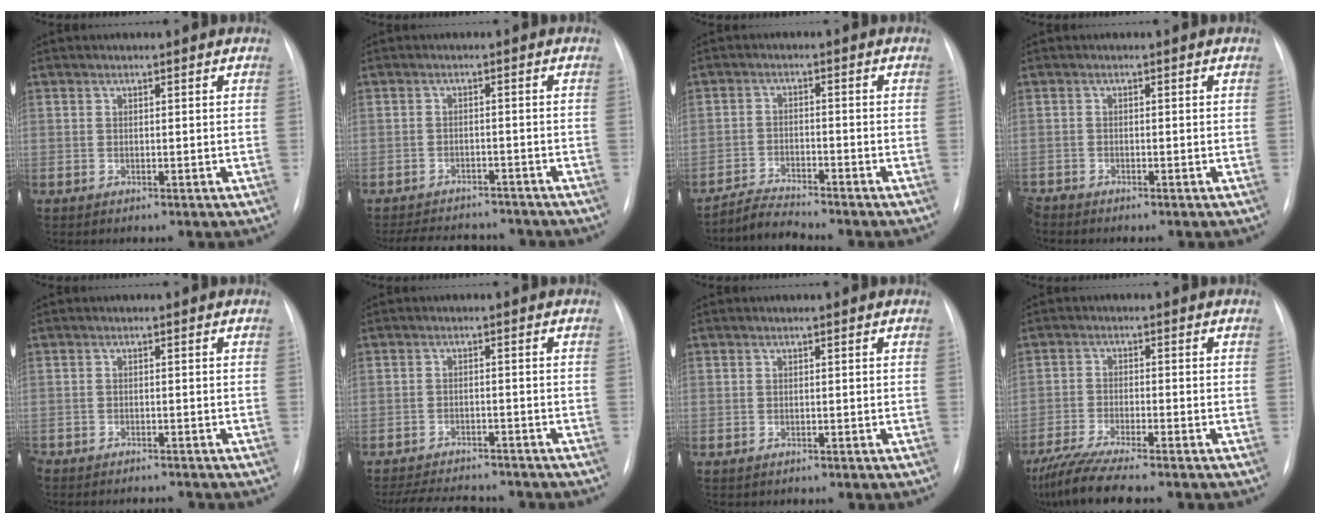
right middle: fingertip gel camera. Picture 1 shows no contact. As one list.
[{"total": 10.6, "force": [-9.5, 3.8, 2.6], "torque": [-0.043, 0.013, -0.117]}, {"total": 3.8, "force": [-3.7, -0.7, -0.3], "torque": [0.003, -0.019, -0.066]}, {"total": 1.5, "force": [-1.5, 0.0, 0.0], "torque": [-0.001, -0.007, -0.028]}, {"total": 4.2, "force": [-4.2, 0.5, 0.5], "torque": [0.000, -0.008, -0.062]}, {"total": 11.5, "force": [-10.4, 2.9, 3.8], "torque": [-0.069, 0.001, -0.143]}, {"total": 0.7, "force": [-0.5, 0.5, -0.1], "torque": [-0.006, 0.003, -0.008]}, {"total": 9.0, "force": [-7.7, -0.1, 4.8], "torque": [-0.084, -0.025, -0.128]}]